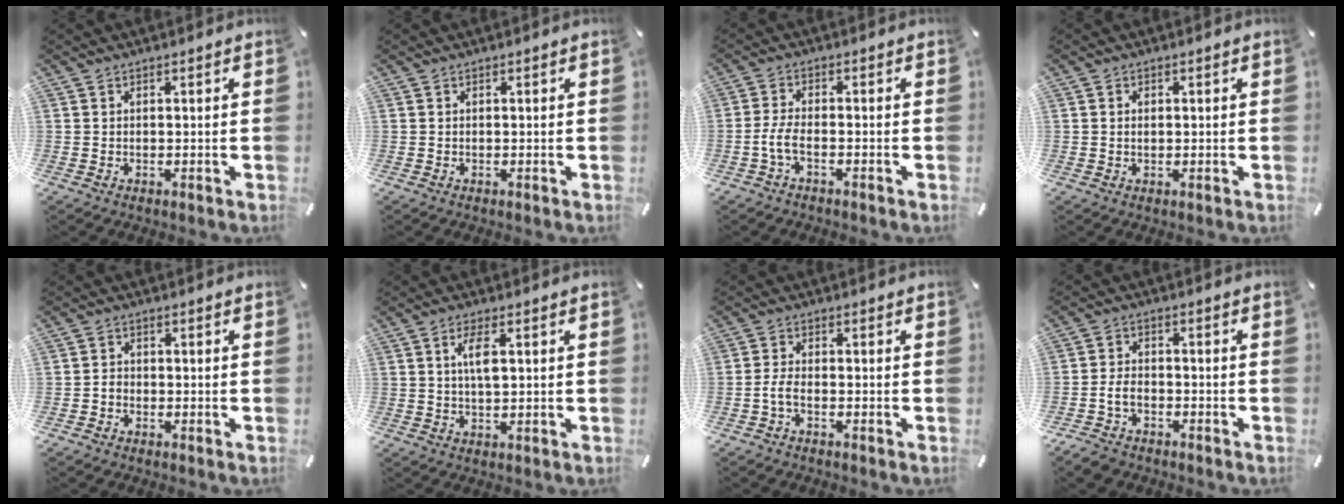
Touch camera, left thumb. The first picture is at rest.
{"total": 0.0}
{"total": 4.1, "force": [-2.0, 1.4, 3.3], "torque": [-0.079, 0.000, -0.039]}
{"total": 1.1, "force": [0.0, 0.9, 0.7], "torque": [-0.018, 0.005, -0.002]}
{"total": 1.7, "force": [-1.0, 1.3, 0.6], "torque": [-0.012, 0.008, -0.020]}
{"total": 4.6, "force": [1.1, 1.6, 4.1], "torque": [-0.089, 0.007, 0.015]}
{"total": 3.0, "force": [-1.5, 1.1, 2.4], "torque": [-0.057, 0.002, -0.030]}
{"total": 4.7, "force": [-2.5, 3.2, 2.4], "torque": [-0.055, 0.013, -0.049]}